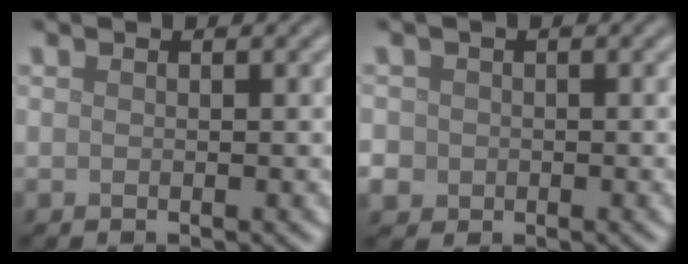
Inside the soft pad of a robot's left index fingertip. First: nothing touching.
{"total": 4.4, "force": [-0.9, 4.1, 1.4], "torque": [-0.032, 0.004, -0.036]}